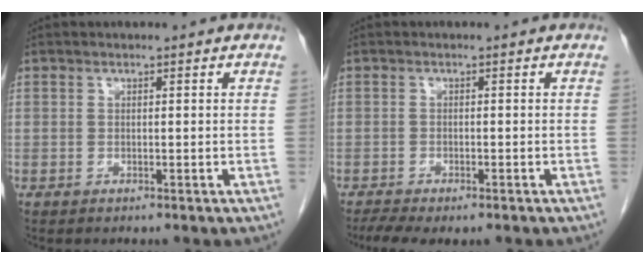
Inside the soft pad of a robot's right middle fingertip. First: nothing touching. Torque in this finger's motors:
{"motor_torque": [0.36, -0.11, 0.05, 0.01]}